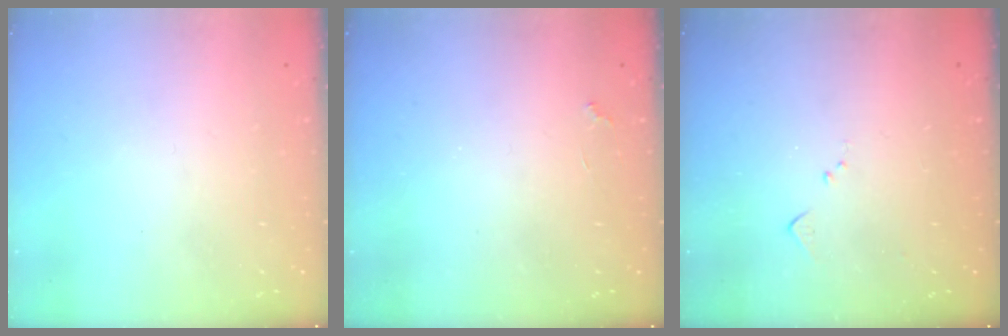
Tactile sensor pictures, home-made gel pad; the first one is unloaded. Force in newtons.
{"total": 2.0, "press": 1.9, "slide": 0.4}
{"total": 4.9, "press": 4.8, "slide": 0.7}